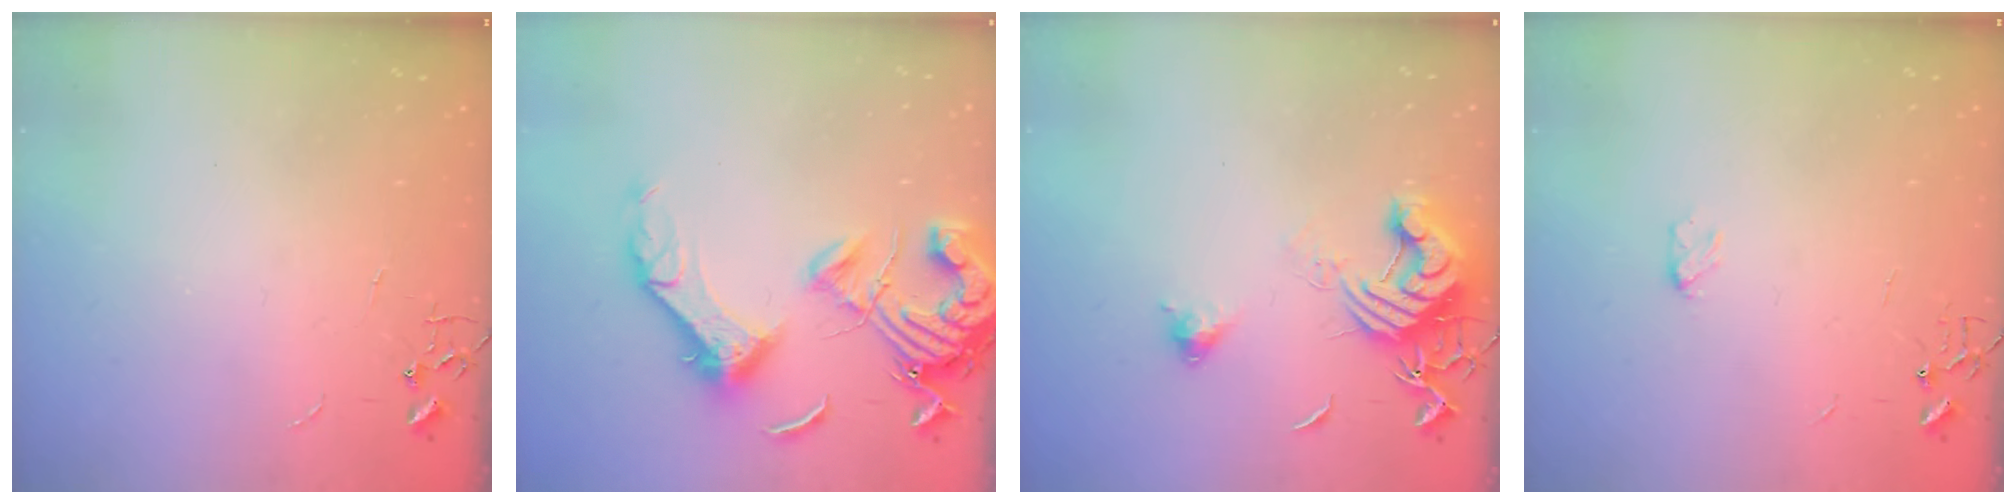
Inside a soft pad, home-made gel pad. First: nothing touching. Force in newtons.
{"total": 18.7, "press": 18.5, "slide": 2.5}
{"total": 13.8, "press": 13.7, "slide": 1.7}
{"total": 3.3, "press": 3.3, "slide": 0.6}